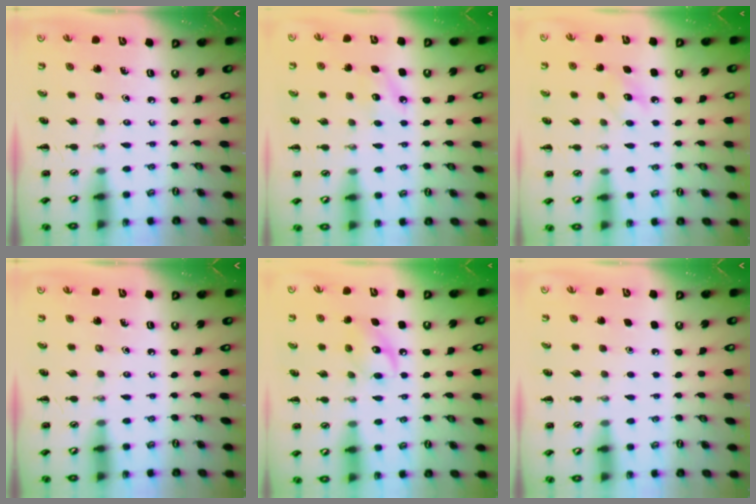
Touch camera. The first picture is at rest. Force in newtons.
{"total": 7.1, "press": 7.0, "slide": 1.5}
{"total": 7.5, "press": 7.3, "slide": 1.7}
{"total": 0.0}
{"total": 9.1, "press": 9.0, "slide": 0.8}
{"total": 1.7, "press": 1.7, "slide": 0.1}